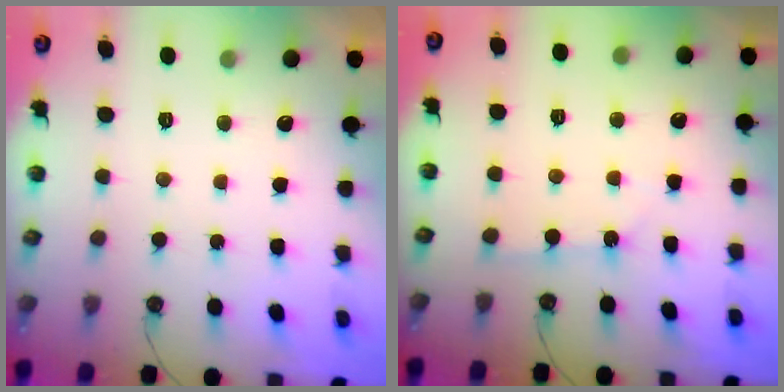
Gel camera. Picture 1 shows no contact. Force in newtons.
{"total": 2.2, "press": 2.2, "slide": 0.4}